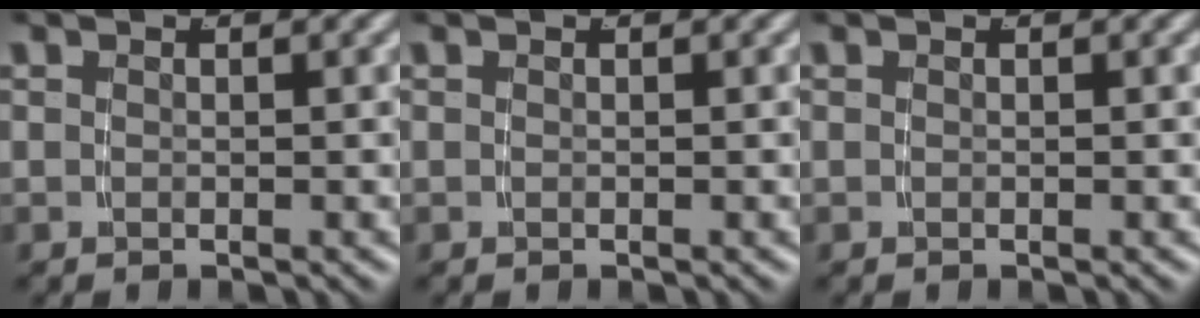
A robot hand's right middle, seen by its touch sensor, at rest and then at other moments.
{"total": 0.0}
{"total": 0.0}